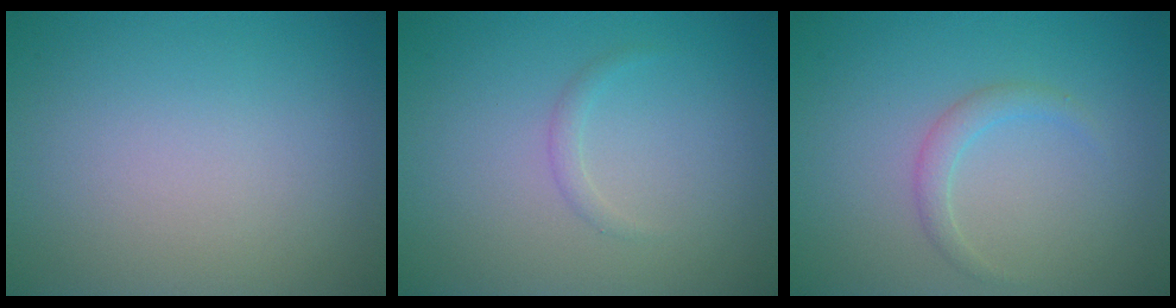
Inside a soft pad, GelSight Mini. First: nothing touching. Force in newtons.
{"total": 0.8, "press": 0.8, "slide": 0.1}
{"total": 1.4, "press": 1.4, "slide": 0.0}